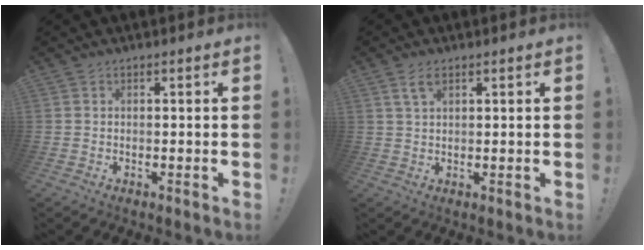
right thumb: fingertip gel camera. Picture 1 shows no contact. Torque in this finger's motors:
{"motor_torque": [0.86, 0.97, 1.32, 0.35, 0.23]}